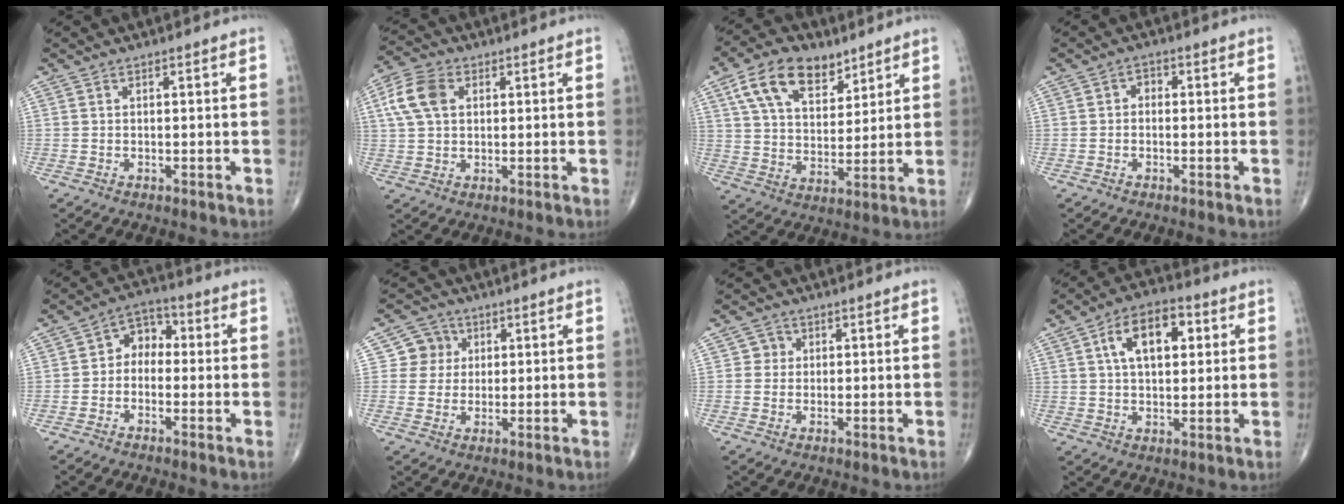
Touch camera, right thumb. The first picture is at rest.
{"total": 8.4, "force": [2.2, 5.7, 5.8], "torque": [-0.119, 0.012, 0.040]}
{"total": 14.2, "force": [7.9, 8.1, 8.6], "torque": [-0.121, -0.027, 0.146]}
{"total": 1.9, "force": [-0.1, 1.5, 1.1], "torque": [-0.004, 0.009, -0.011]}
{"total": 5.8, "force": [-0.6, 4.4, 3.7], "torque": [-0.030, 0.028, -0.029]}
{"total": 5.3, "force": [1.3, 5.1, 0.6], "torque": [0.022, 0.003, 0.016]}
{"total": 2.3, "force": [0.4, 2.2, 0.3], "torque": [0.010, 0.003, 0.000]}
{"total": 11.6, "force": [3.4, 6.4, 9.0], "torque": [-0.130, 0.011, 0.049]}